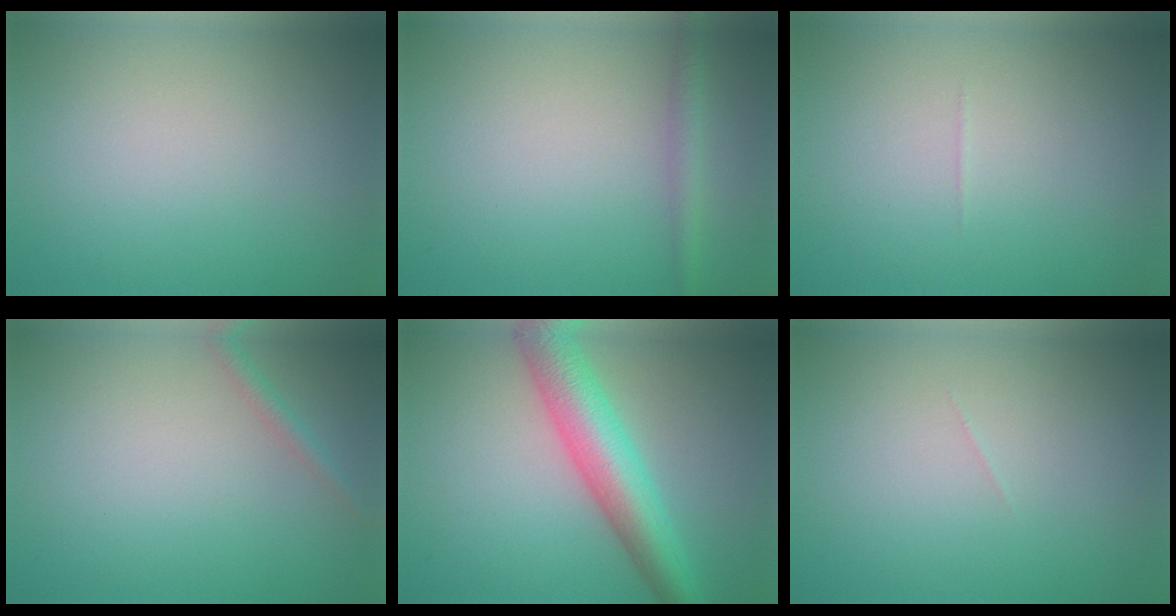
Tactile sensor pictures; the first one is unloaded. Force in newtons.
{"total": 1.6, "press": 1.6, "slide": 0.1}
{"total": 0.0}
{"total": 1.2, "press": 1.2, "slide": 0.0}
{"total": 7.0, "press": 7.0, "slide": 0.1}
{"total": 0.0}